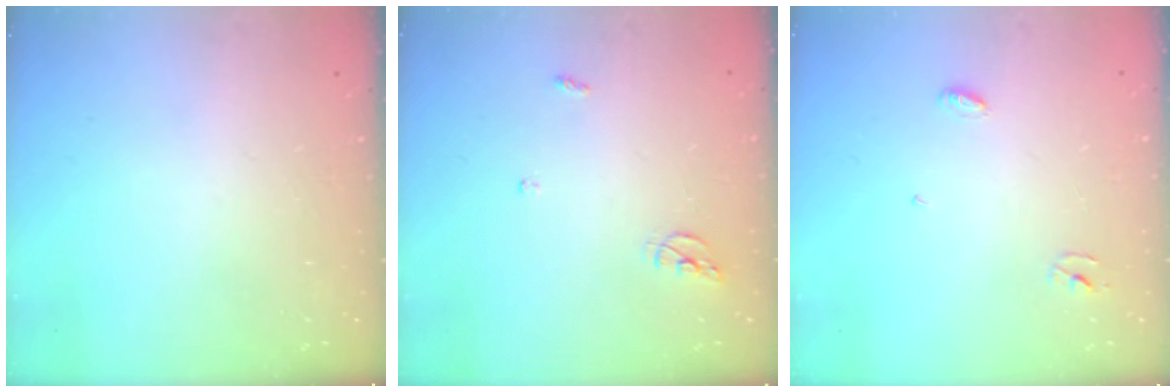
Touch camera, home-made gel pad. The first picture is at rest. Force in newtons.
{"total": 5.6, "press": 5.6, "slide": 0.4}
{"total": 3.2, "press": 3.2, "slide": 0.3}